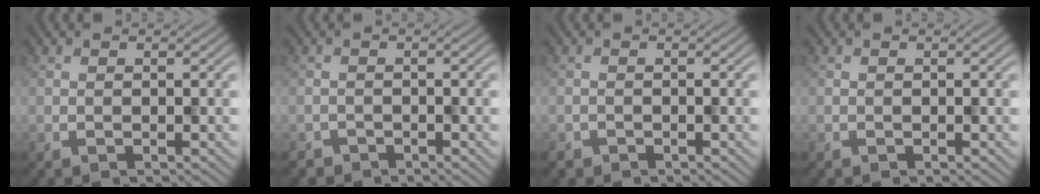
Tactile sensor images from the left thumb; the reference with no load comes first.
{"total": 1.4, "force": [-1.3, 0.5, -0.5], "torque": [0.014, -0.001, -0.021]}
{"total": 1.1, "force": [-0.9, 0.5, -0.3], "torque": [0.008, -0.003, -0.015]}
{"total": 0.0}